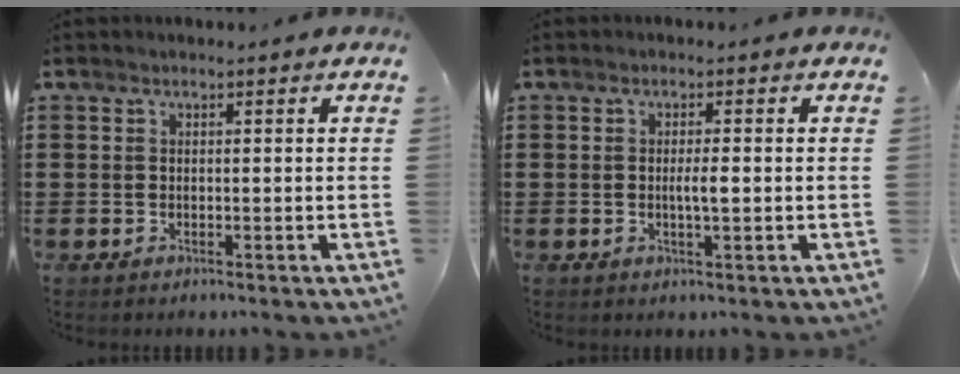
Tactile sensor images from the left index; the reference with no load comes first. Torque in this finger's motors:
{"motor_torque": [0.52, 0.11, 0.08, 0.04]}